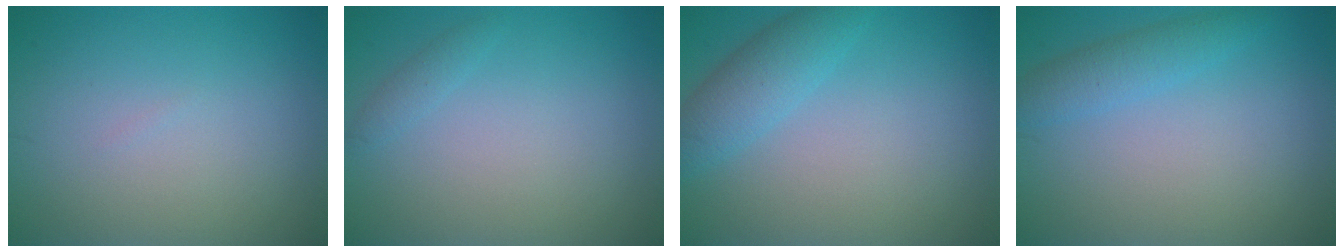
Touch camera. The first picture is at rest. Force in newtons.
{"total": 0.8, "press": 0.8, "slide": 0.0}
{"total": 3.2, "press": 3.1, "slide": 0.2}
{"total": 2.2, "press": 2.2, "slide": 0.2}